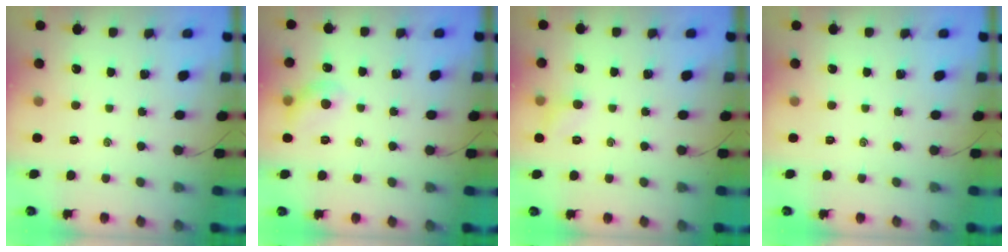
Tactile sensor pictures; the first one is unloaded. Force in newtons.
{"total": 6.8, "press": 6.7, "slide": 1.2}
{"total": 5.5, "press": 5.2, "slide": 1.9}
{"total": 0.0}